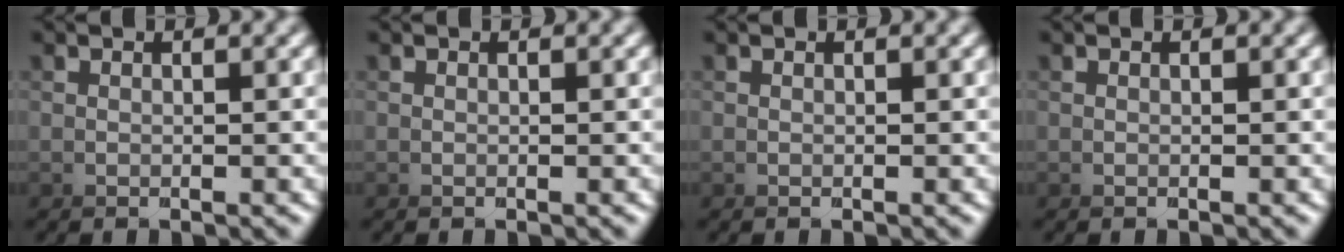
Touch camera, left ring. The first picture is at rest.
{"total": 0.0}
{"total": 0.0}
{"total": 0.0}